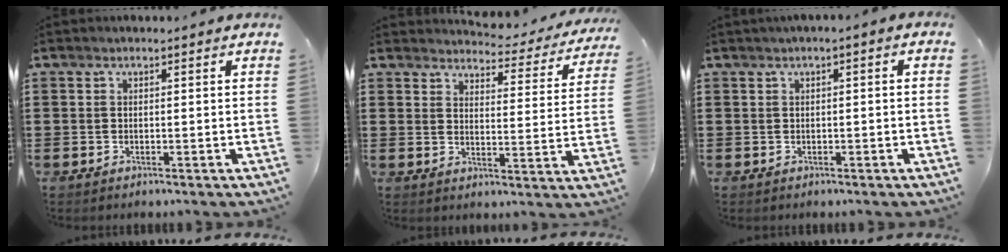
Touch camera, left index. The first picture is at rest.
{"total": 3.6, "force": [3.5, 0.5, 0.8], "torque": [-0.029, -0.027, 0.055]}
{"total": 0.9, "force": [-0.6, 0.3, 0.6], "torque": [-0.011, 0.000, -0.013]}